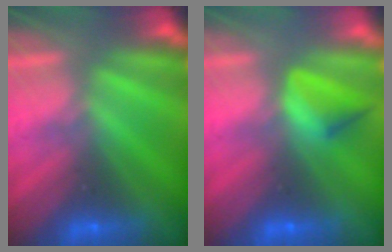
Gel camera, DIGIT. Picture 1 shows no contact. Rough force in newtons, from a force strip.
{"total": 4.4}